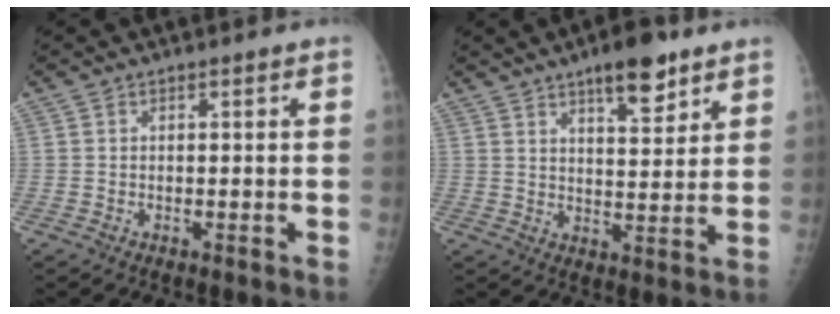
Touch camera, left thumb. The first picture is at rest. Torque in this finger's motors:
{"motor_torque": [2.93, 2.07, 1.11, -0.57, 0.04]}